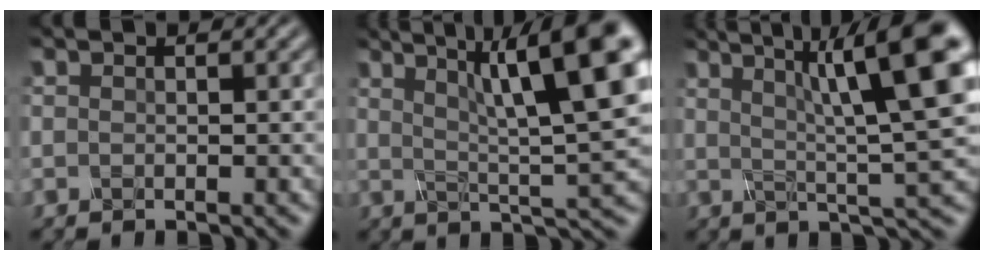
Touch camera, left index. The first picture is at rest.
{"total": 10.8, "force": [3.7, 1.6, 10.0], "torque": [-0.135, 0.021, 0.064]}
{"total": 10.5, "force": [3.2, 1.4, 9.9], "torque": [-0.127, 0.024, 0.053]}